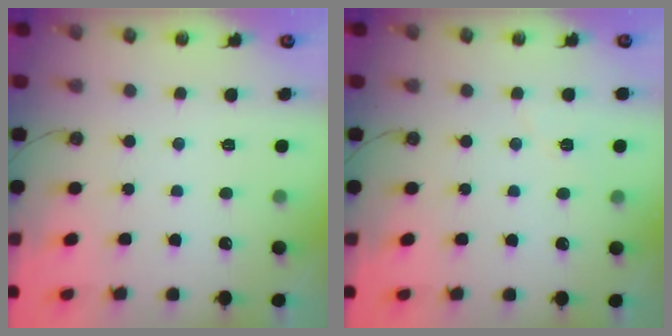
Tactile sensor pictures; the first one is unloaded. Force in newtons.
{"total": 5.2, "press": 4.6, "slide": 2.4}